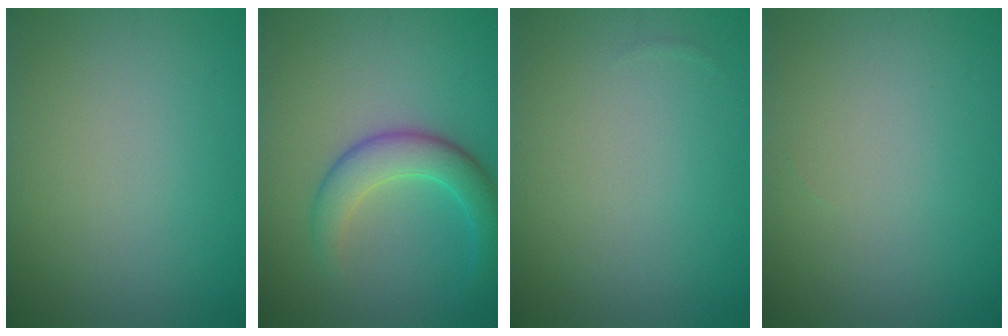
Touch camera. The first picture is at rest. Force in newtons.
{"total": 4.8, "press": 4.8, "slide": 0.3}
{"total": 0.0}
{"total": 0.0}